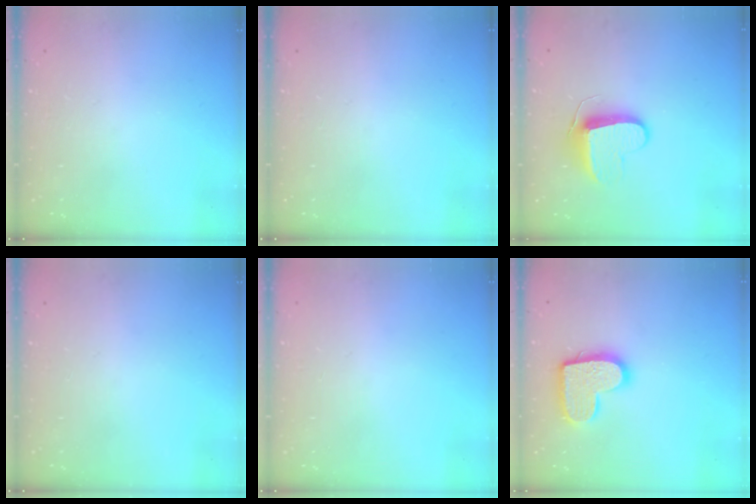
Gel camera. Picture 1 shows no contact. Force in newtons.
{"total": 0.0}
{"total": 9.5, "press": 9.5, "slide": 0.0}
{"total": 0.0}
{"total": 0.6, "press": 0.6, "slide": 0.2}
{"total": 14.6, "press": 14.6, "slide": 0.9}